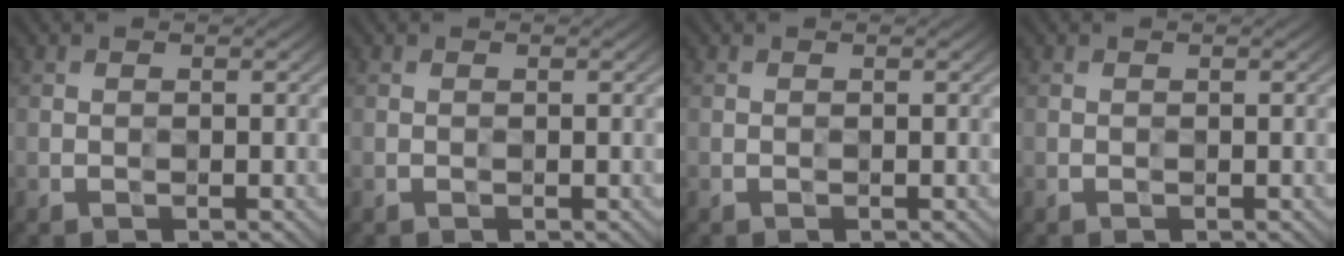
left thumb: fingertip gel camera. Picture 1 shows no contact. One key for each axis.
{"total": 0.0}
{"total": 0.0}
{"total": 0.0}